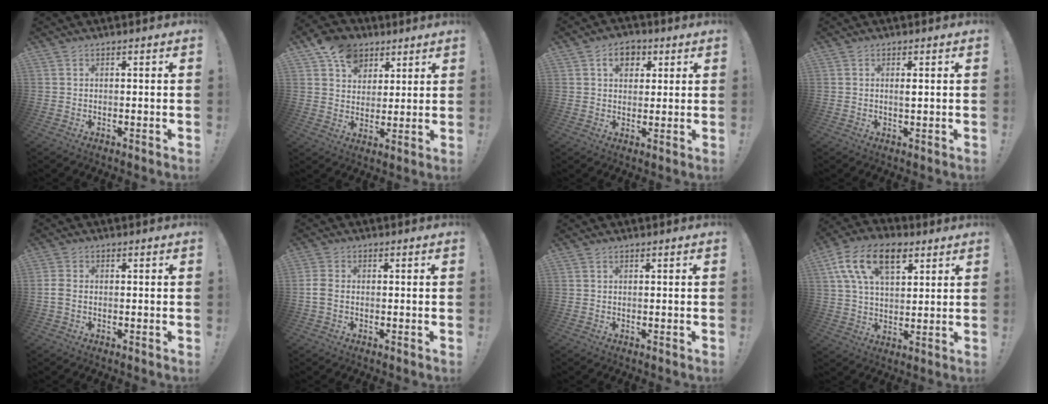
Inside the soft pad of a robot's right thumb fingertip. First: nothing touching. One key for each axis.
{"total": 11.8, "fx": 6.5, "fy": 8.8, "fz": 4.3, "tx": -0.067, "ty": -0.031, "tz": 0.128}
{"total": 7.0, "fx": 2.6, "fy": 5.3, "fz": 3.7, "tx": -0.051, "ty": 0.003, "tz": 0.047}
{"total": 1.3, "fx": 0.2, "fy": 0.2, "fz": 1.3, "tx": -0.014, "ty": -0.004, "tz": 0.000}
{"total": 3.1, "fx": -0.6, "fy": 2.1, "fz": 2.2, "tx": -0.054, "ty": 0.005, "tz": -0.012}
{"total": 4.0, "fx": -0.8, "fy": 2.8, "fz": 2.8, "tx": -0.069, "ty": 0.006, "tz": -0.015}
{"total": 0.0}
{"total": 16.2, "fx": 7.5, "fy": 9.1, "fz": 11.1, "tx": -0.195, "ty": -0.015, "tz": 0.136}